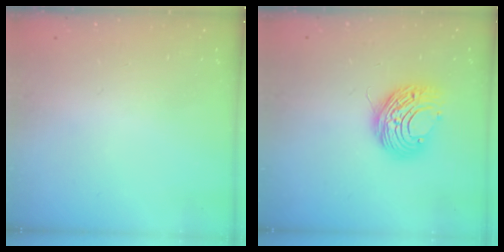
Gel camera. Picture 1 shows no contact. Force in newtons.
{"total": 10.0, "press": 10.0, "slide": 0.9}